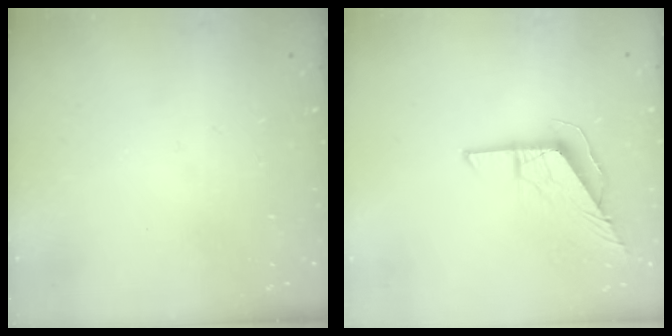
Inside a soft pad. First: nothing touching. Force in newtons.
{"total": 9.4, "press": 9.4, "slide": 0.9}